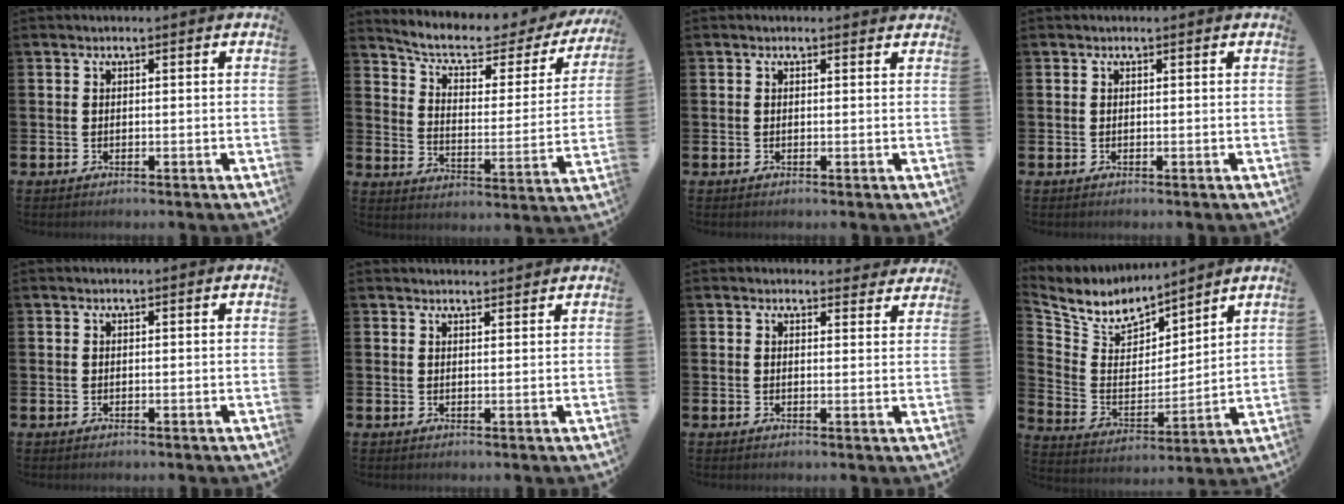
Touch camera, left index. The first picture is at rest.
{"total": 6.8, "force": [5.6, 2.2, 3.2], "torque": [-0.088, -0.041, 0.090]}
{"total": 0.0}
{"total": 0.0}
{"total": 0.0}
{"total": 1.7, "force": [1.7, 0.1, -0.1], "torque": [0.007, -0.010, 0.029]}
{"total": 2.3, "force": [2.2, 0.5, 0.0], "torque": [0.005, -0.013, 0.039]}
{"total": 7.5, "force": [7.0, 2.5, 1.2], "torque": [-0.073, -0.052, 0.124]}